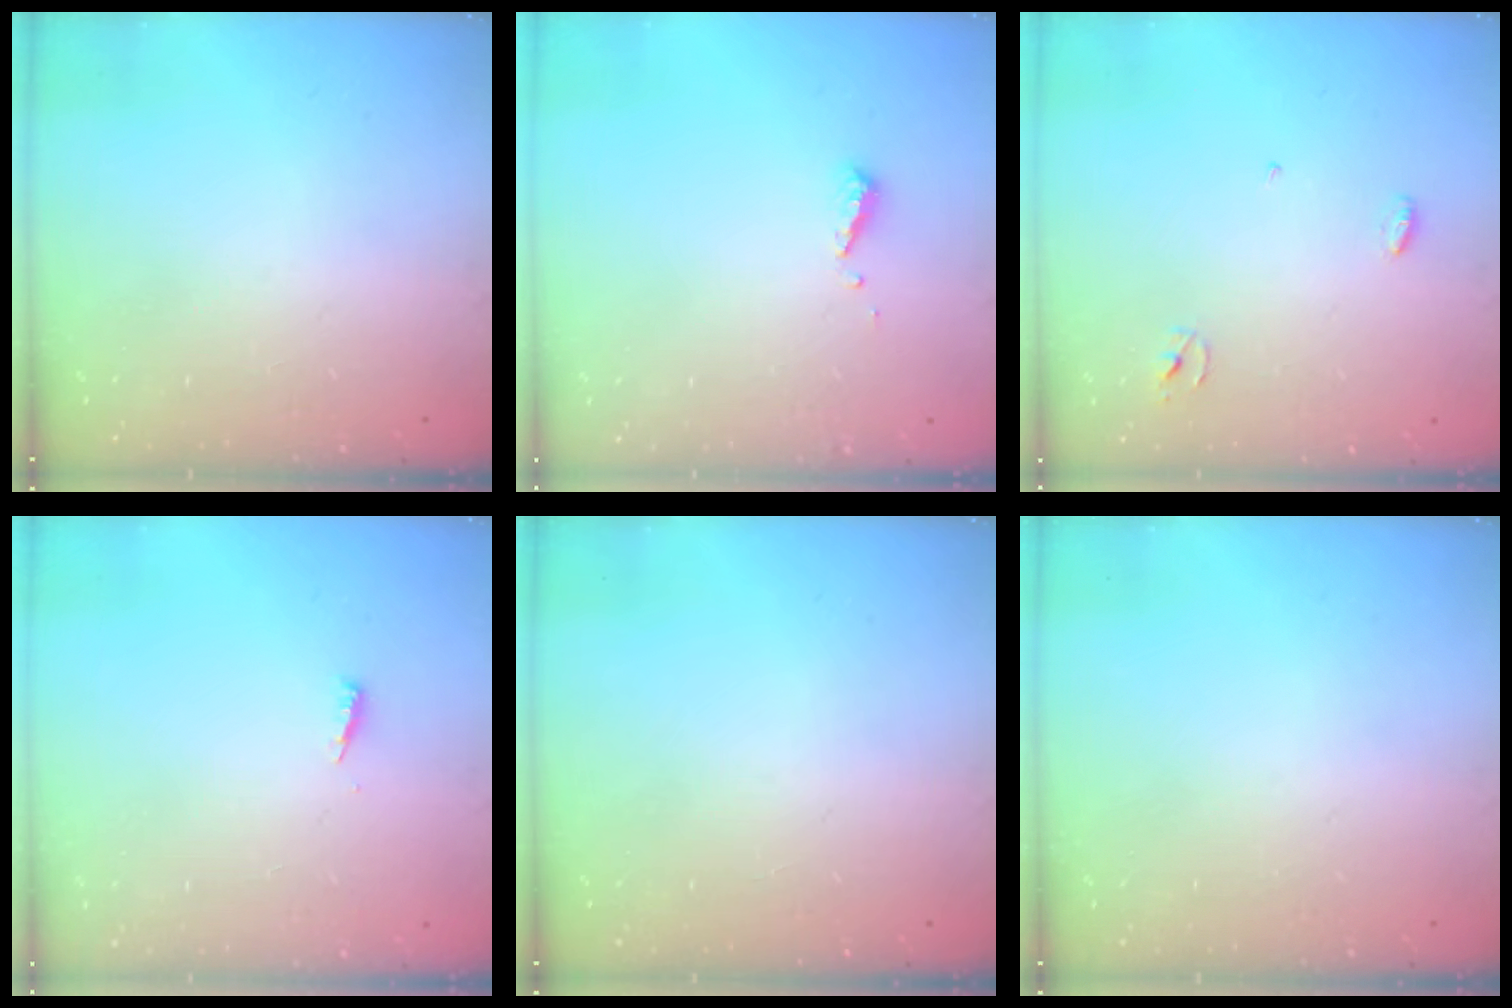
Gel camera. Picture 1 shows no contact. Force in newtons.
{"total": 4.2, "press": 4.2, "slide": 0.3}
{"total": 3.3, "press": 3.3, "slide": 0.3}
{"total": 3.5, "press": 3.4, "slide": 0.3}
{"total": 0.0}
{"total": 0.0}